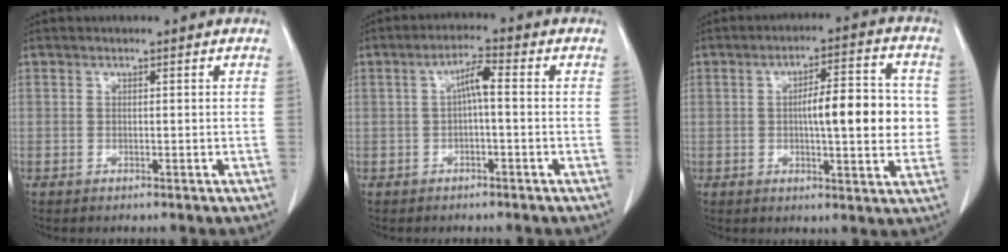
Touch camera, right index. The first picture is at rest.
{"total": 3.8, "force": [0.0, 0.6, 3.7], "torque": [-0.066, 0.013, 0.000]}
{"total": 11.1, "force": [0.2, 2.7, 10.8], "torque": [-0.156, 0.018, 0.002]}